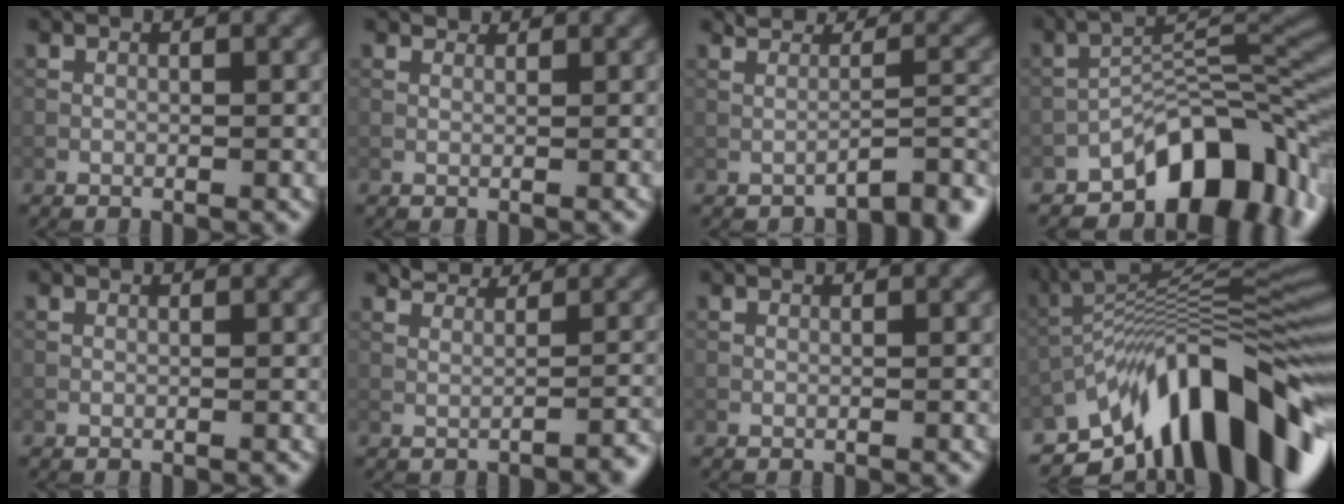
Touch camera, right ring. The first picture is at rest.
{"total": 1.4, "force": [1.3, 0.4, 0.4], "torque": [-0.017, -0.002, 0.012]}
{"total": 2.5, "force": [-1.9, 0.7, 1.4], "torque": [-0.002, 0.014, -0.028]}
{"total": 10.5, "force": [-6.3, 4.7, 6.9], "torque": [-0.079, 0.013, -0.118]}
{"total": 0.7, "force": [0.7, 0.2, 0.2], "torque": [-0.009, -0.004, 0.002]}
{"total": 1.8, "force": [1.1, 0.8, 1.1], "torque": [-0.012, 0.003, 0.027]}
{"total": 0.7, "force": [0.7, 0.1, 0.2], "torque": [-0.009, -0.003, 0.002]}
{"total": 14.0, "force": [-7.5, 5.2, 10.6], "torque": [-0.158, 0.034, -0.133]}